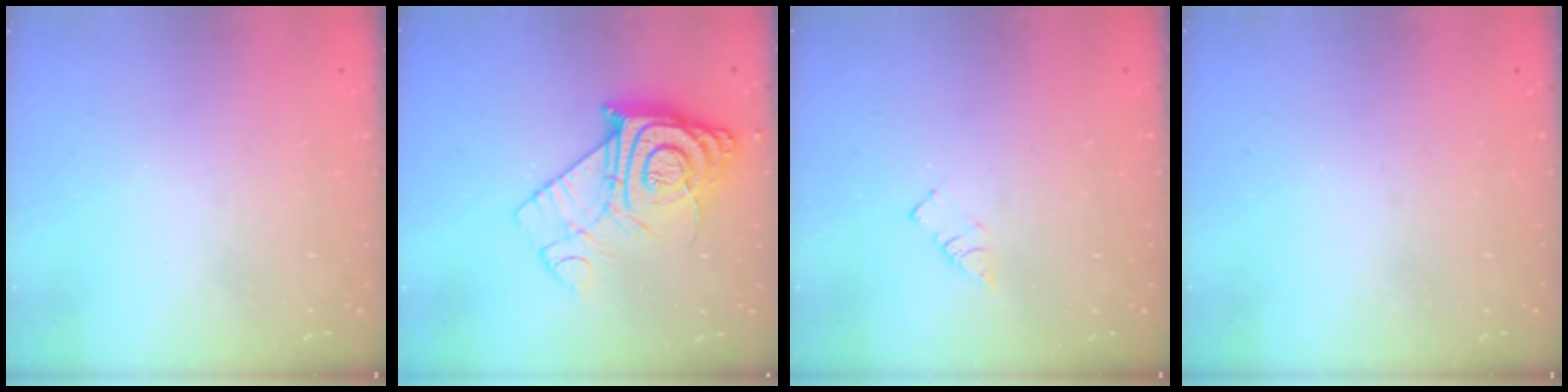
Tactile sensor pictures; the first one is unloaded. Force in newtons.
{"total": 14.9, "press": 14.8, "slide": 1.0}
{"total": 2.6, "press": 2.6, "slide": 0.3}
{"total": 0.0}